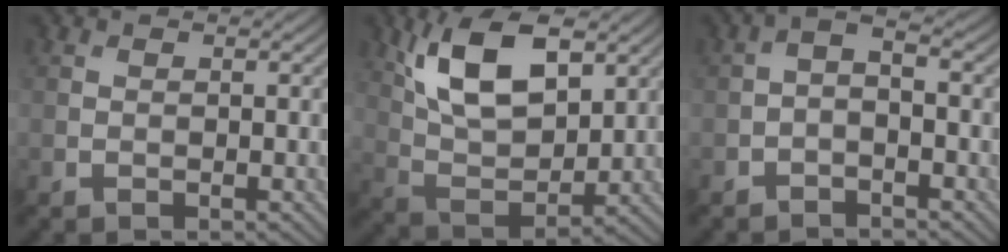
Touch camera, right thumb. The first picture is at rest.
{"total": 12.0, "force": [5.5, 5.6, 9.0], "torque": [-0.188, 0.003, 0.109]}
{"total": 2.6, "force": [-1.2, 0.9, 2.2], "torque": [-0.045, 0.003, -0.032]}